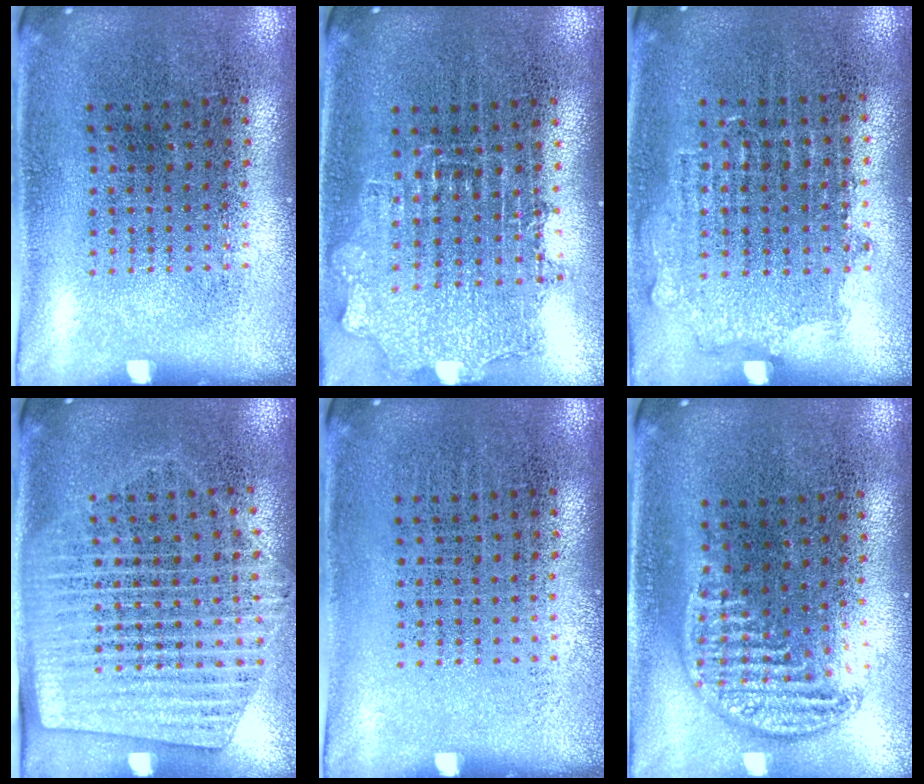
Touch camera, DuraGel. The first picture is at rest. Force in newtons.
{"total": 1.3, "press": 1.1, "slide": 0.6}
{"total": 0.8, "press": 0.7, "slide": 0.4}
{"total": 1.7, "press": 1.5, "slide": 0.8}
{"total": 0.0}
{"total": 1.1, "press": 1.0, "slide": 0.4}